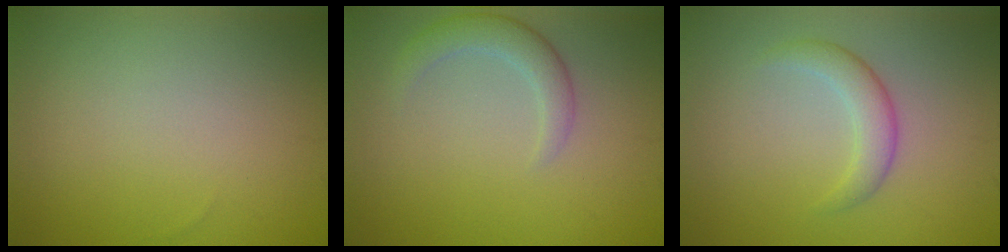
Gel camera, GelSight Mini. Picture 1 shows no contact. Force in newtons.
{"total": 2.5, "press": 2.5, "slide": 0.2}
{"total": 2.5, "press": 2.5, "slide": 0.0}